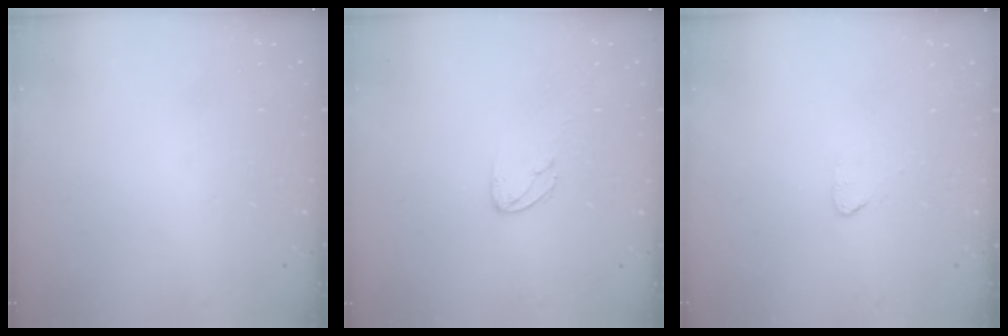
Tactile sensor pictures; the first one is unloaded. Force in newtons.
{"total": 3.1, "press": 3.1, "slide": 0.3}
{"total": 2.5, "press": 2.5, "slide": 0.2}